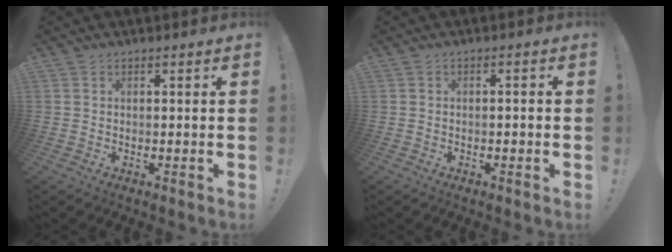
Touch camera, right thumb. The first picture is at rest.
{"total": 1.3, "force": [-0.9, 0.2, 0.9], "torque": [-0.017, 0.005, -0.016]}